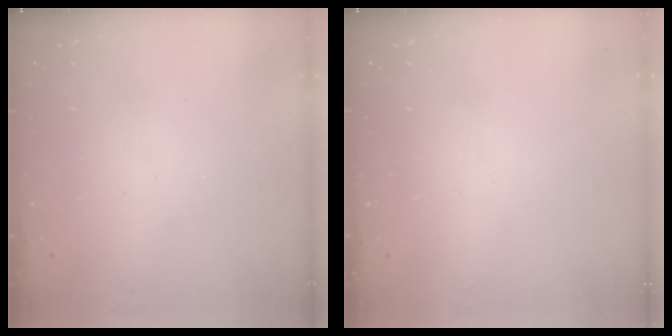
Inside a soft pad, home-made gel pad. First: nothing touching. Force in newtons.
{"total": 0.0}